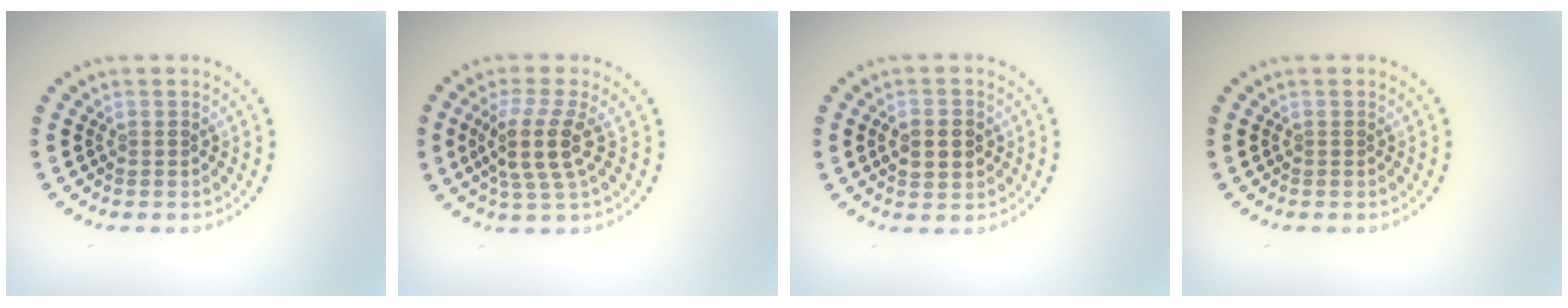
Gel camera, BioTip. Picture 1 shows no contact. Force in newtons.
{"total": 4.0, "press": 3.1, "slide": 2.5}
{"total": 2.8, "press": 2.8, "slide": 0.2}
{"total": 0.0}